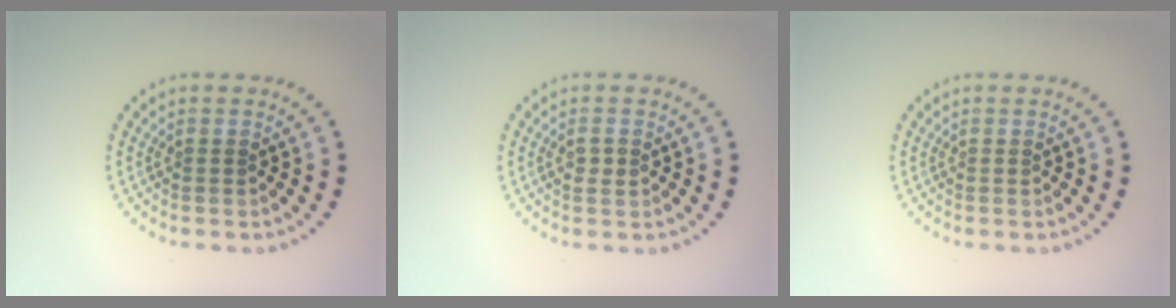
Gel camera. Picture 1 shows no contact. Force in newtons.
{"total": 1.1, "press": 1.1, "slide": 0.3}
{"total": 0.0}